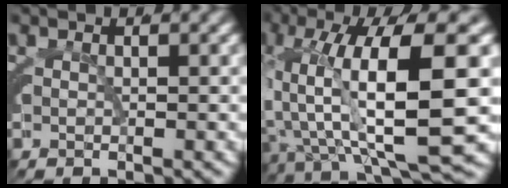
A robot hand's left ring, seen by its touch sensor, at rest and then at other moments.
{"total": 13.3, "force": [-0.9, 6.8, 11.4], "torque": [-0.184, -0.010, -0.009]}